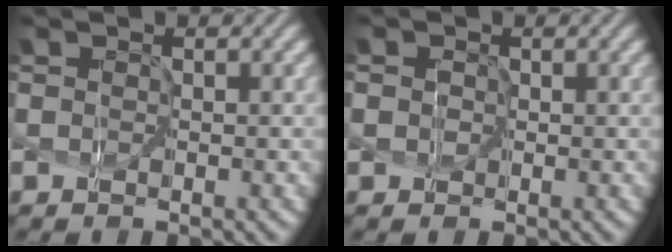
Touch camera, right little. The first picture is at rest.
{"total": 3.4, "force": [1.2, 2.8, 1.5], "torque": [-0.019, 0.033, -0.002]}